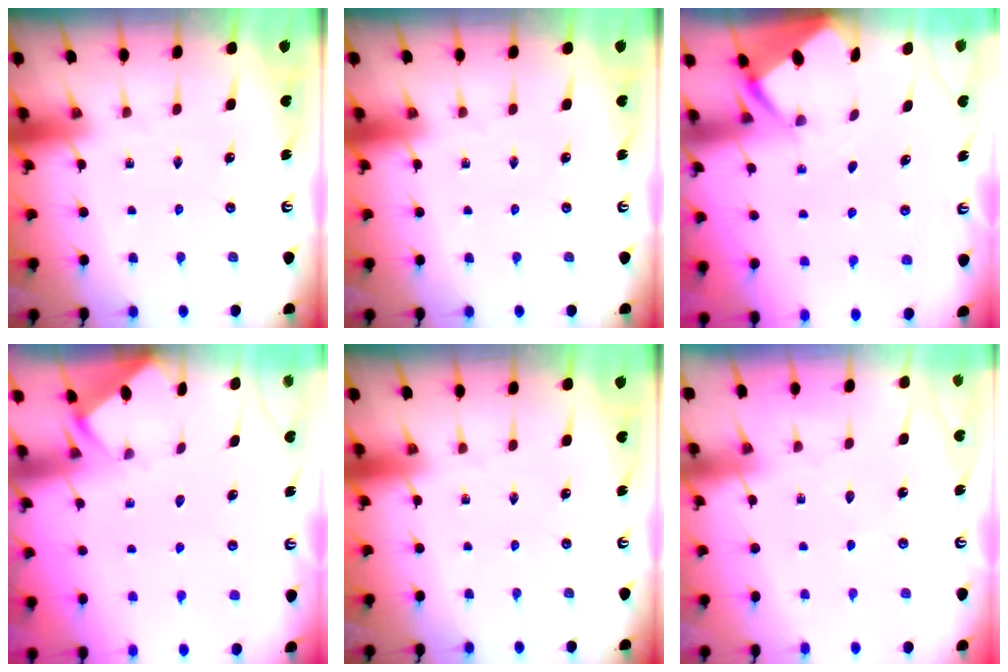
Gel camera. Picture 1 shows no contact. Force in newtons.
{"total": 0.0}
{"total": 2.6, "press": 2.6, "slide": 0.0}
{"total": 3.1, "press": 3.1, "slide": 0.3}
{"total": 0.0}
{"total": 3.0, "press": 2.9, "slide": 0.4}